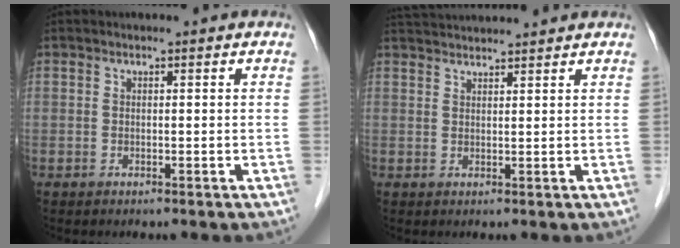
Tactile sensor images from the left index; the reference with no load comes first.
{"total": 7.7, "force": [7.5, -0.1, 2.0], "torque": [-0.039, 0.035, 0.114]}